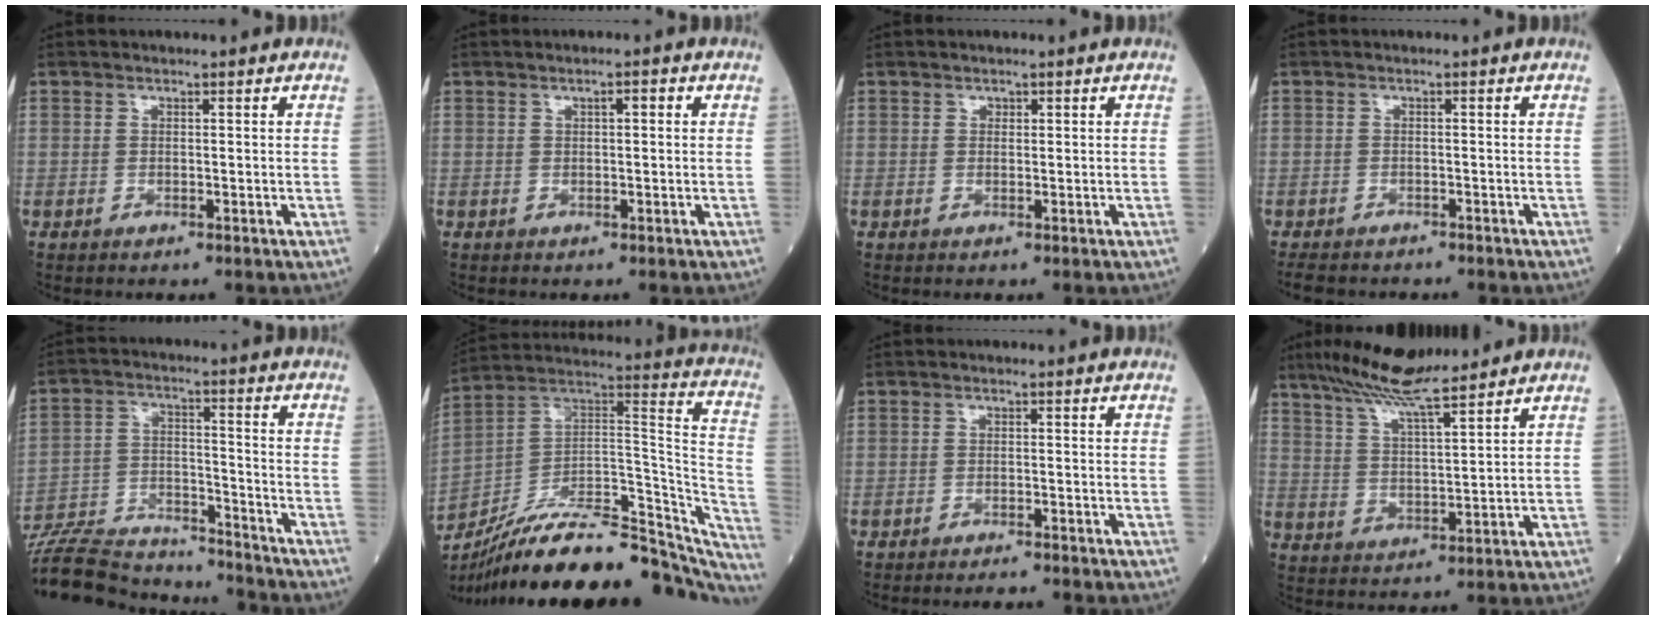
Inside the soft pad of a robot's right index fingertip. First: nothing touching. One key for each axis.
{"total": 1.4, "fx": 0.5, "fy": 0.4, "fz": 1.3, "tx": -0.020, "ty": 0.004, "tz": 0.006}
{"total": 0.7, "fx": 0.3, "fy": 0.5, "fz": 0.3, "tx": -0.005, "ty": 0.002, "tz": 0.003}
{"total": 5.6, "fx": -4.7, "fy": 2.4, "fz": 1.9, "tx": -0.038, "ty": -0.008, "tz": -0.066}
{"total": 20.6, "fx": -19.5, "fy": 3.5, "fz": 5.8, "tx": -0.148, "ty": 0.000, "tz": -0.311}
{"total": 33.6, "fx": -27.6, "fy": 8.9, "fz": 17.0, "tx": -0.243, "ty": 0.009, "tz": -0.402}
{"total": 3.0, "fx": -2.8, "fy": 0.3, "fz": 1.0, "tx": -0.018, "ty": -0.008, "tz": -0.040}
{"total": 9.9, "fx": 8.4, "fy": 0.4, "fz": 5.3, "tx": -0.105, "ty": 0.010, "tz": 0.153}